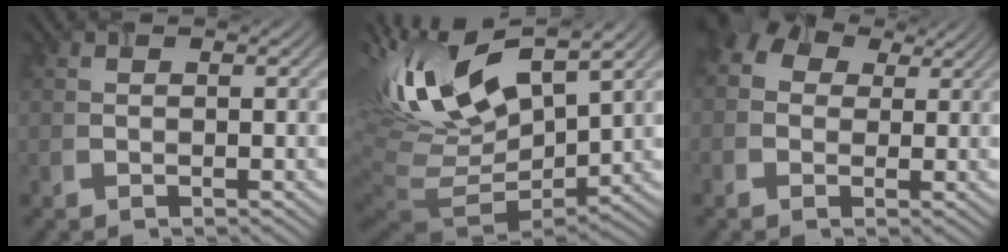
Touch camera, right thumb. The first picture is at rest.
{"total": 17.4, "force": [4.6, 8.5, 14.4], "torque": [-0.286, 0.004, 0.114]}
{"total": 6.3, "force": [2.4, 4.7, 3.5], "torque": [-0.082, 0.018, 0.041]}